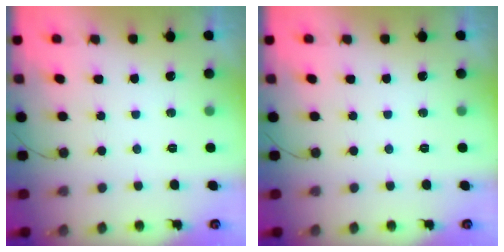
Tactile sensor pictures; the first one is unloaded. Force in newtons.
{"total": 0.0}